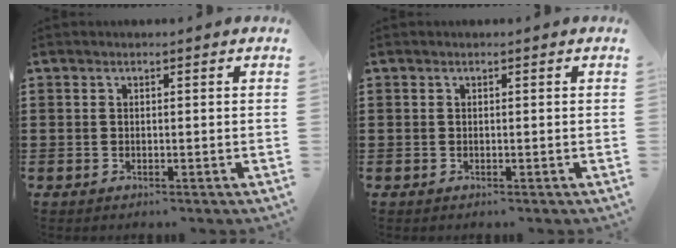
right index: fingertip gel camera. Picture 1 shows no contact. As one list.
[{"total": 0.0}]